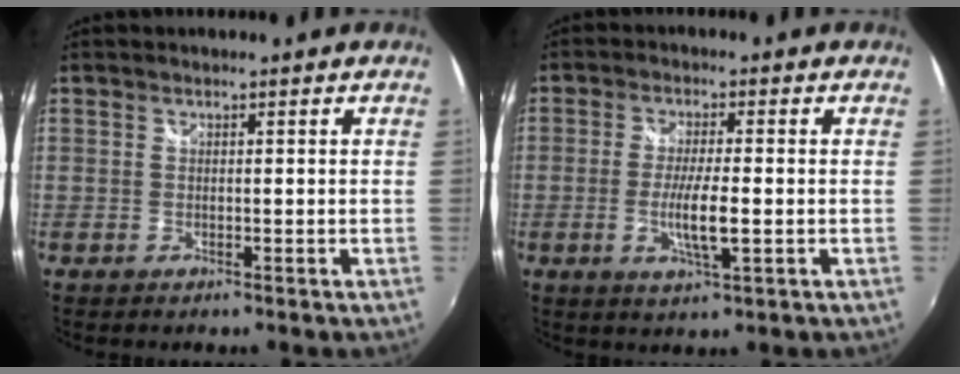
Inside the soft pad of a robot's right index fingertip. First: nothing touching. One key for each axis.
{"total": 6.1, "fx": -1.3, "fy": 0.7, "fz": 5.9, "tx": -0.114, "ty": -0.007, "tz": -0.020}